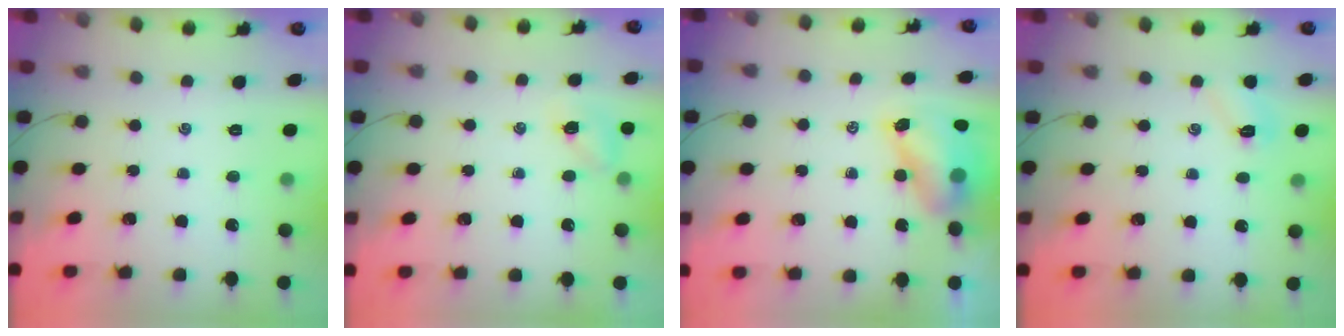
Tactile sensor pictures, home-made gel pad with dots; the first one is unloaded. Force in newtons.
{"total": 5.2, "press": 5.1, "slide": 1.1}
{"total": 7.8, "press": 7.7, "slide": 1.4}
{"total": 4.3, "press": 4.2, "slide": 1.1}